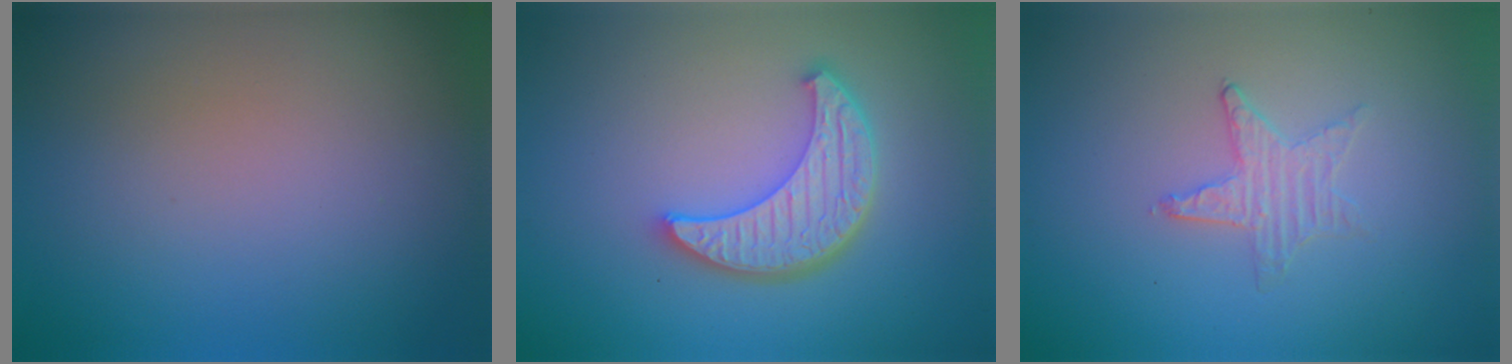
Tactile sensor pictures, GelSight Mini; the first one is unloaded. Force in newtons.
{"total": 5.4, "press": 4.3, "slide": 3.2}
{"total": 0.9, "press": 0.9, "slide": 0.2}